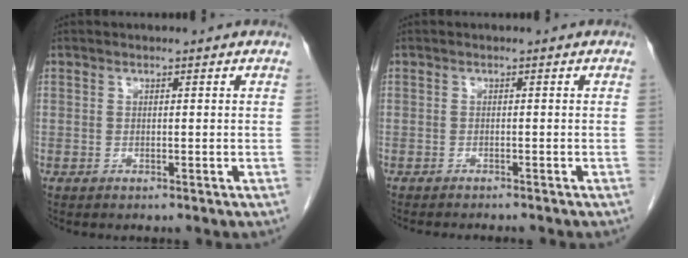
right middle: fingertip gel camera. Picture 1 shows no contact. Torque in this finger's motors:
{"motor_torque": [0.26, -0.23, 0.02, 0.01]}